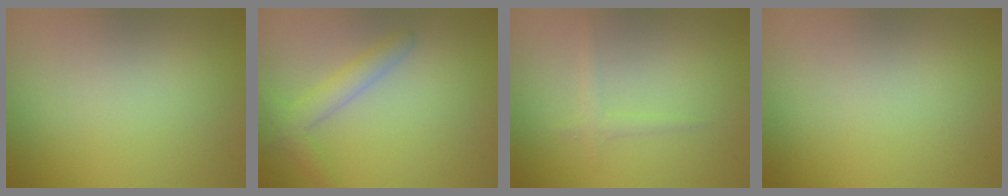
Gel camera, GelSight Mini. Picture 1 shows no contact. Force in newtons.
{"total": 2.3, "press": 2.3, "slide": 0.1}
{"total": 1.0, "press": 1.0, "slide": 0.1}
{"total": 0.0}